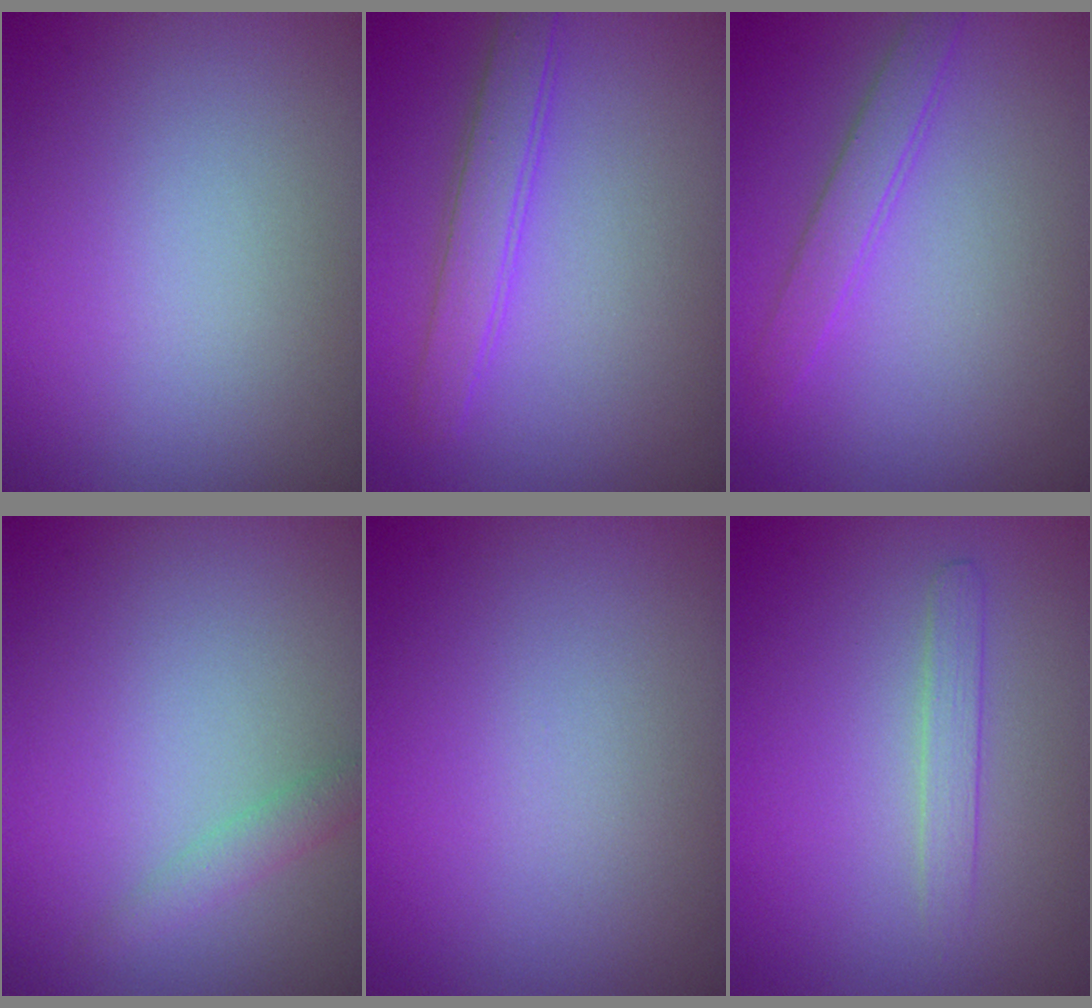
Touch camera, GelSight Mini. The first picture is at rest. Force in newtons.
{"total": 2.6, "press": 2.6, "slide": 0.1}
{"total": 1.9, "press": 1.9, "slide": 0.1}
{"total": 1.5, "press": 1.5, "slide": 0.0}
{"total": 0.0}
{"total": 1.4, "press": 1.4, "slide": 0.0}